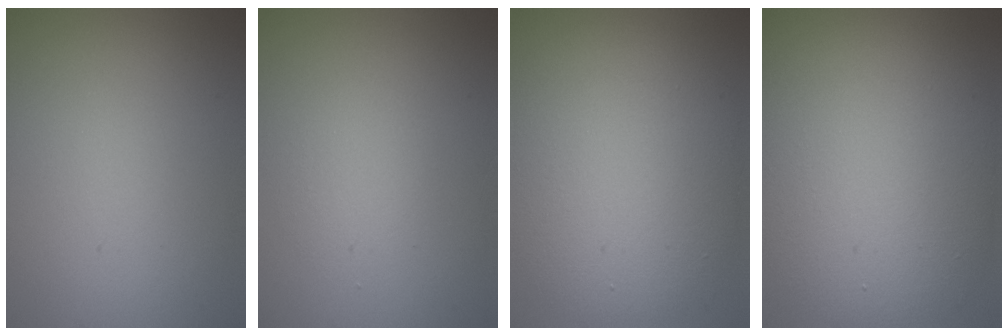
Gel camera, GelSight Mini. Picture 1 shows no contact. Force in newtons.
{"total": 1.8, "press": 1.8, "slide": 0.1}
{"total": 9.8, "press": 9.8, "slide": 0.8}
{"total": 11.4, "press": 11.4, "slide": 1.0}